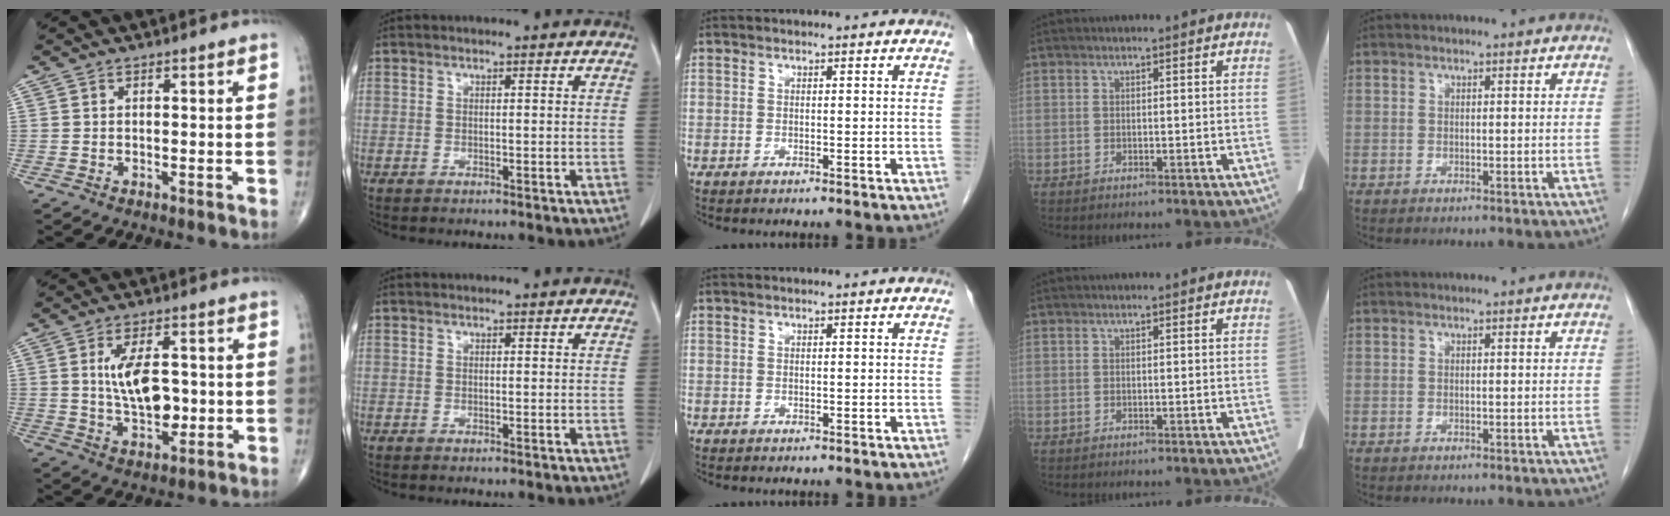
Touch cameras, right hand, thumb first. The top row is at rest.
{"thumb": {"total": 10.4, "force": [0.6, 5.4, 8.8], "torque": [-0.141, -0.004, 0.018]}}